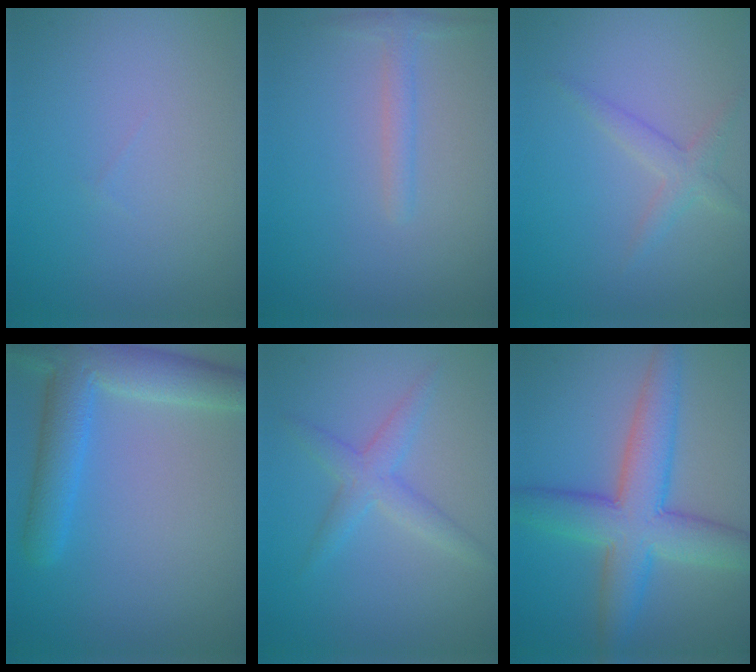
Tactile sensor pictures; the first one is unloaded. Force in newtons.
{"total": 1.5, "press": 1.5, "slide": 0.0}
{"total": 1.8, "press": 1.8, "slide": 0.1}
{"total": 6.3, "press": 6.3, "slide": 0.3}
{"total": 2.5, "press": 2.5, "slide": 0.1}
{"total": 7.4, "press": 7.3, "slide": 0.4}